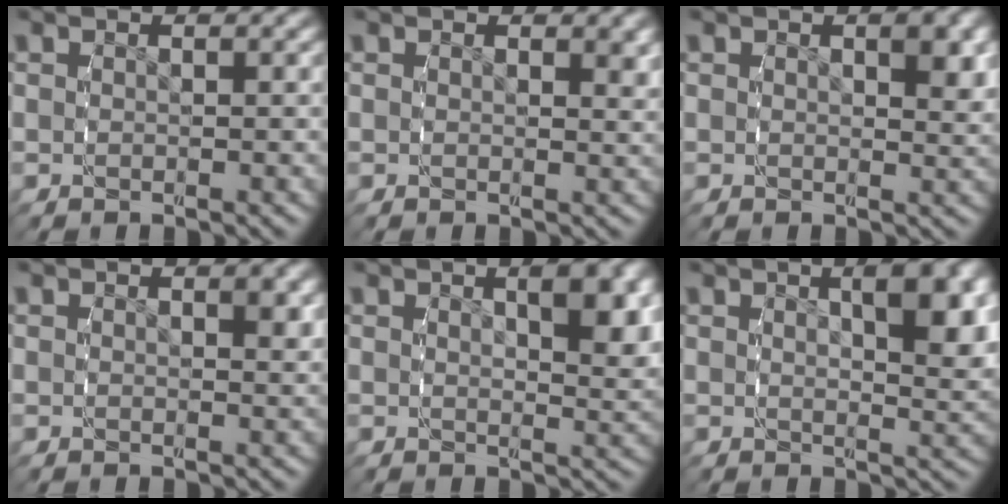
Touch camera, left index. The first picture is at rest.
{"total": 0.7, "force": [0.4, 0.0, 0.6], "torque": [-0.003, -0.006, 0.008]}
{"total": 1.8, "force": [0.5, 0.4, 1.7], "torque": [-0.014, -0.006, 0.011]}
{"total": 0.9, "force": [0.3, 0.1, 0.9], "torque": [-0.006, -0.002, 0.006]}
{"total": 3.5, "force": [1.1, 0.8, 3.2], "torque": [-0.033, -0.007, 0.026]}
{"total": 4.8, "force": [1.4, 1.2, 4.4], "torque": [-0.046, -0.003, 0.029]}